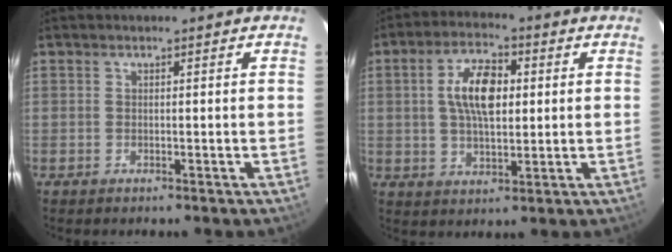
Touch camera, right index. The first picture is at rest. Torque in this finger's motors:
{"motor_torque": [0.58, -0.23, 0.36, 0.14]}